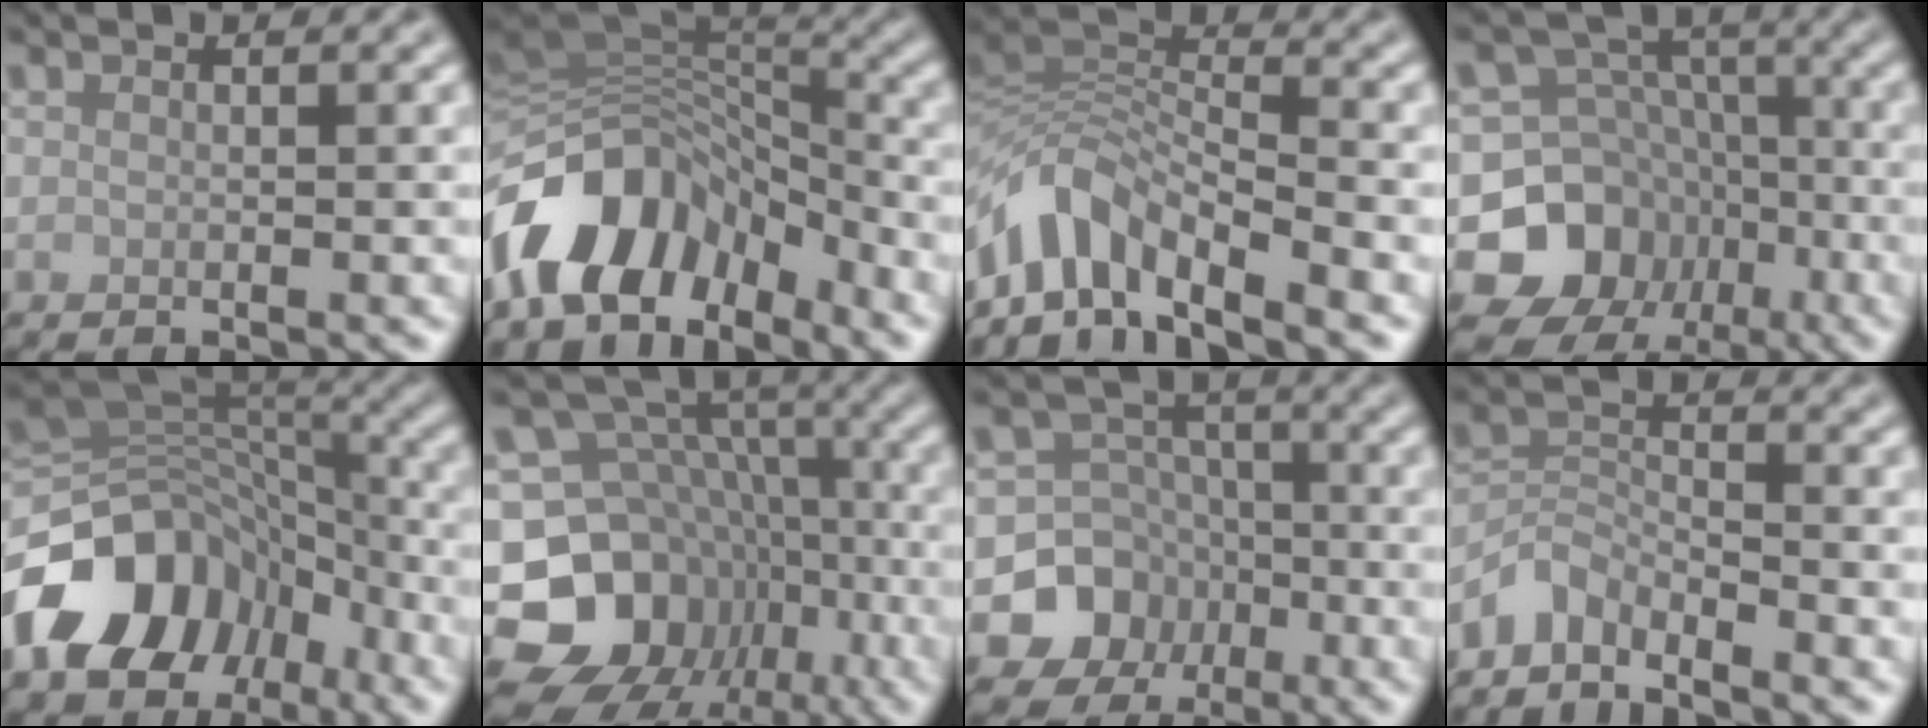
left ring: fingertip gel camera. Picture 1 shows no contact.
{"total": 10.1, "force": [-5.7, 6.4, 5.4], "torque": [-0.097, 0.015, -0.111]}
{"total": 7.2, "force": [-5.2, 2.8, 4.2], "torque": [-0.063, 0.006, -0.109]}
{"total": 9.9, "force": [-4.5, 8.4, 2.7], "torque": [-0.059, 0.014, -0.098]}
{"total": 11.9, "force": [-5.9, 8.6, 5.8], "torque": [-0.108, 0.008, -0.110]}
{"total": 13.6, "force": [-5.9, 11.1, 5.0], "torque": [-0.102, 0.017, -0.088]}
{"total": 6.9, "force": [-3.0, 6.1, 1.3], "torque": [-0.004, 0.008, -0.078]}
{"total": 3.2, "force": [-2.9, 1.1, 0.8], "torque": [-0.016, 0.004, -0.073]}